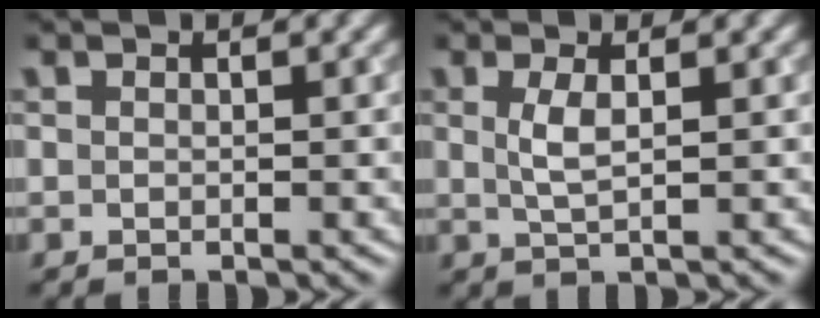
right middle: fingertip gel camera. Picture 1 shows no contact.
{"total": 1.9, "force": [0.5, 0.4, 1.8], "torque": [-0.041, 0.000, 0.010]}